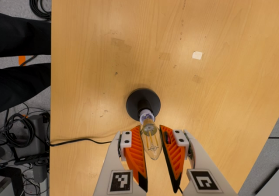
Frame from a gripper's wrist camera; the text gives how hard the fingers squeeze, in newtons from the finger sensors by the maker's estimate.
{"total": 13.8, "left": 15.1, "right": 12.4}